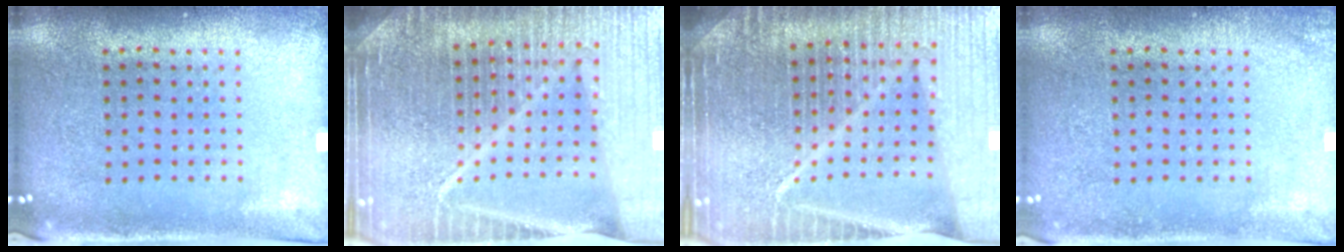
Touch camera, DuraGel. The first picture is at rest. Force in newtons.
{"total": 6.8, "press": 5.8, "slide": 3.5}
{"total": 7.0, "press": 6.0, "slide": 3.7}
{"total": 1.1, "press": 1.1, "slide": 0.1}